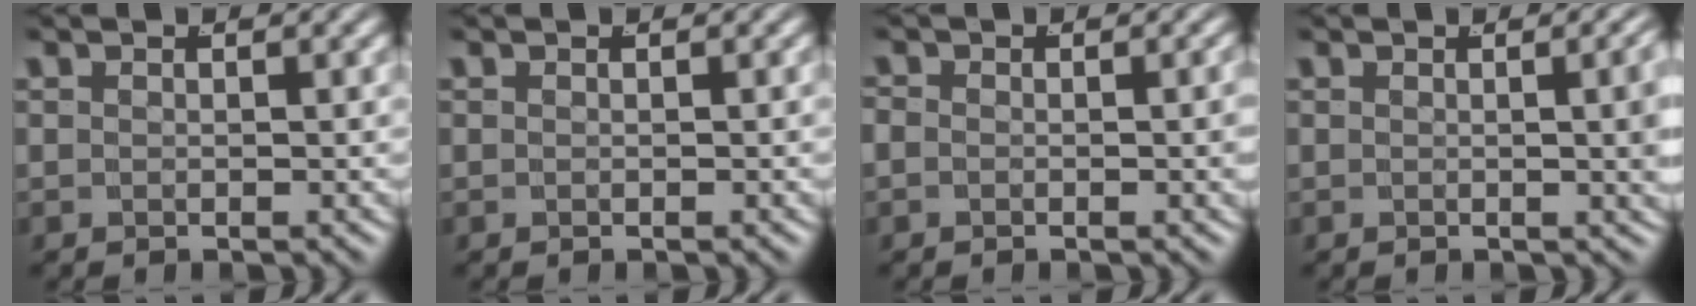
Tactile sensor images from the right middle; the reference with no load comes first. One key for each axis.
{"total": 0.0}
{"total": 1.7, "fx": -0.3, "fy": 1.2, "fz": 1.2, "tx": -0.021, "ty": -0.001, "tz": -0.007}
{"total": 3.8, "fx": 0.6, "fy": 1.1, "fz": 3.6, "tx": -0.017, "ty": 0.015, "tz": -0.001}